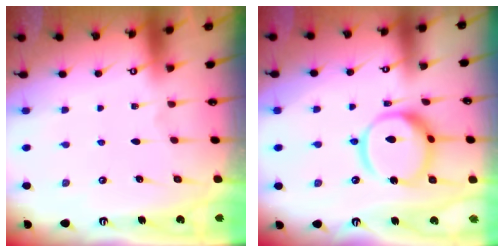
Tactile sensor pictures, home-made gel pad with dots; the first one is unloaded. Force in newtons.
{"total": 13.6, "press": 13.6, "slide": 0.9}